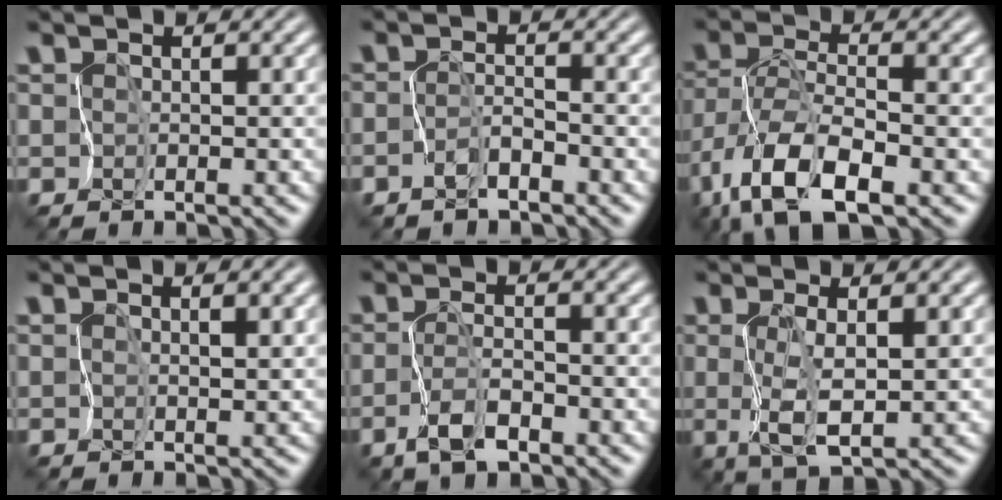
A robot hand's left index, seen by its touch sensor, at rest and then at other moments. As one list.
[{"total": 1.3, "force": [-1.1, 0.3, 0.5], "torque": [-0.012, 0.010, -0.025]}, {"total": 8.5, "force": [-4.7, 3.0, 6.4], "torque": [-0.131, -0.006, -0.089]}, {"total": 1.6, "force": [1.1, 0.3, 1.1], "torque": [-0.016, 0.002, 0.029]}, {"total": 2.1, "force": [-1.0, 0.6, 1.7], "torque": [-0.036, 0.007, -0.019]}, {"total": 2.8, "force": [1.0, 0.2, 2.6], "torque": [-0.062, 0.002, 0.027]}]